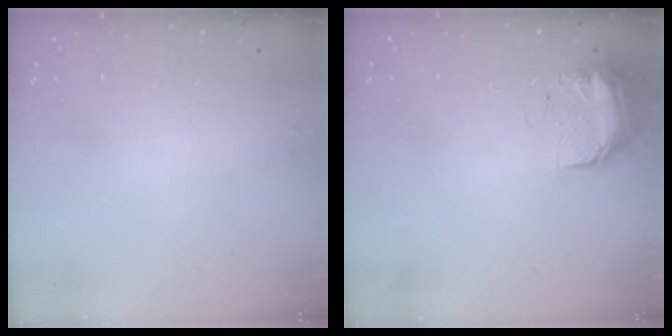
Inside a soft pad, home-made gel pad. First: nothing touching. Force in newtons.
{"total": 8.9, "press": 8.8, "slide": 1.4}